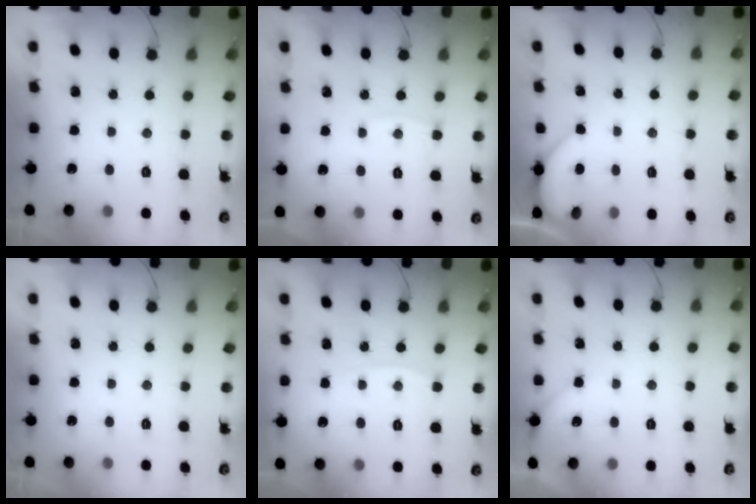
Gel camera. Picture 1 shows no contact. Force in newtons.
{"total": 3.7, "press": 3.7, "slide": 0.3}
{"total": 3.0, "press": 3.0, "slide": 0.2}
{"total": 0.0}
{"total": 6.6, "press": 6.6, "slide": 0.8}
{"total": 2.9, "press": 2.9, "slide": 0.4}